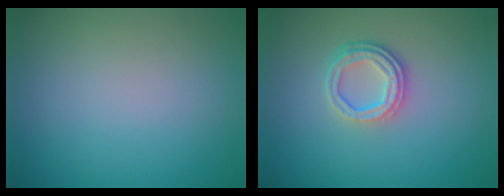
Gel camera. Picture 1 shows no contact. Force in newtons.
{"total": 3.4, "press": 2.6, "slide": 2.2}